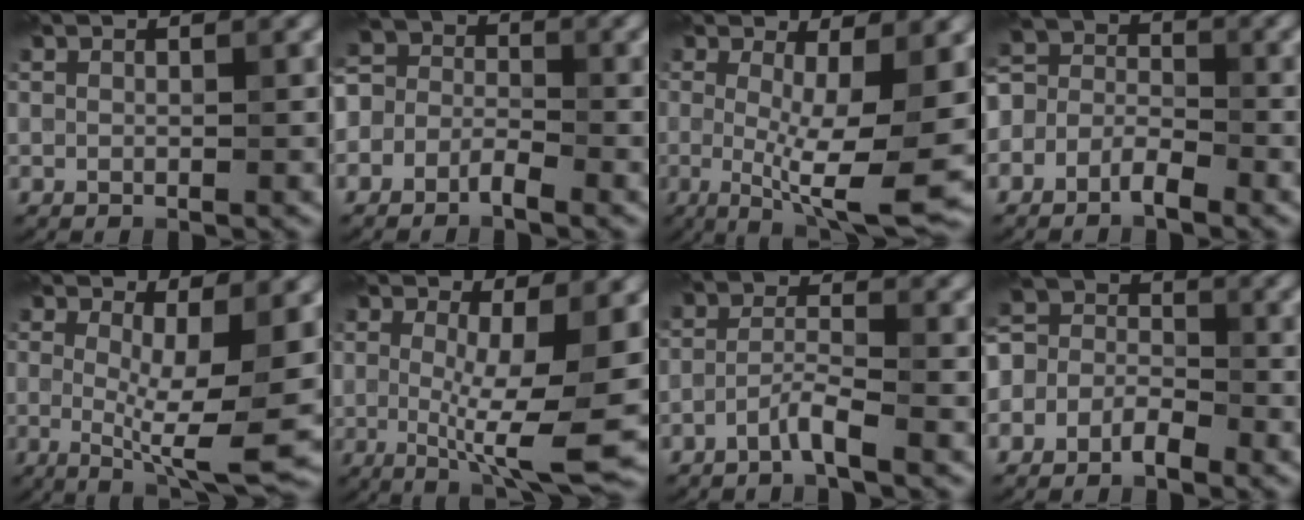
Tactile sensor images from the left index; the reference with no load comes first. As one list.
[{"total": 3.1, "force": [-1.7, 2.1, 1.5], "torque": [-0.023, 0.007, -0.049]}, {"total": 8.9, "force": [-0.8, 2.0, 8.6], "torque": [-0.129, -0.019, -0.011]}, {"total": 3.6, "force": [-1.9, 2.4, 1.9], "torque": [-0.032, 0.004, -0.051]}, {"total": 7.4, "force": [0.1, 1.8, 7.2], "torque": [-0.105, -0.016, 0.004]}, {"total": 7.5, "force": [-0.1, 1.7, 7.3], "torque": [-0.115, -0.020, 0.002]}, {"total": 2.2, "force": [-1.6, 0.2, 1.5], "torque": [-0.032, 0.006, -0.038]}, {"total": 3.9, "force": [-1.8, 2.8, 1.9], "torque": [-0.034, 0.002, -0.052]}]